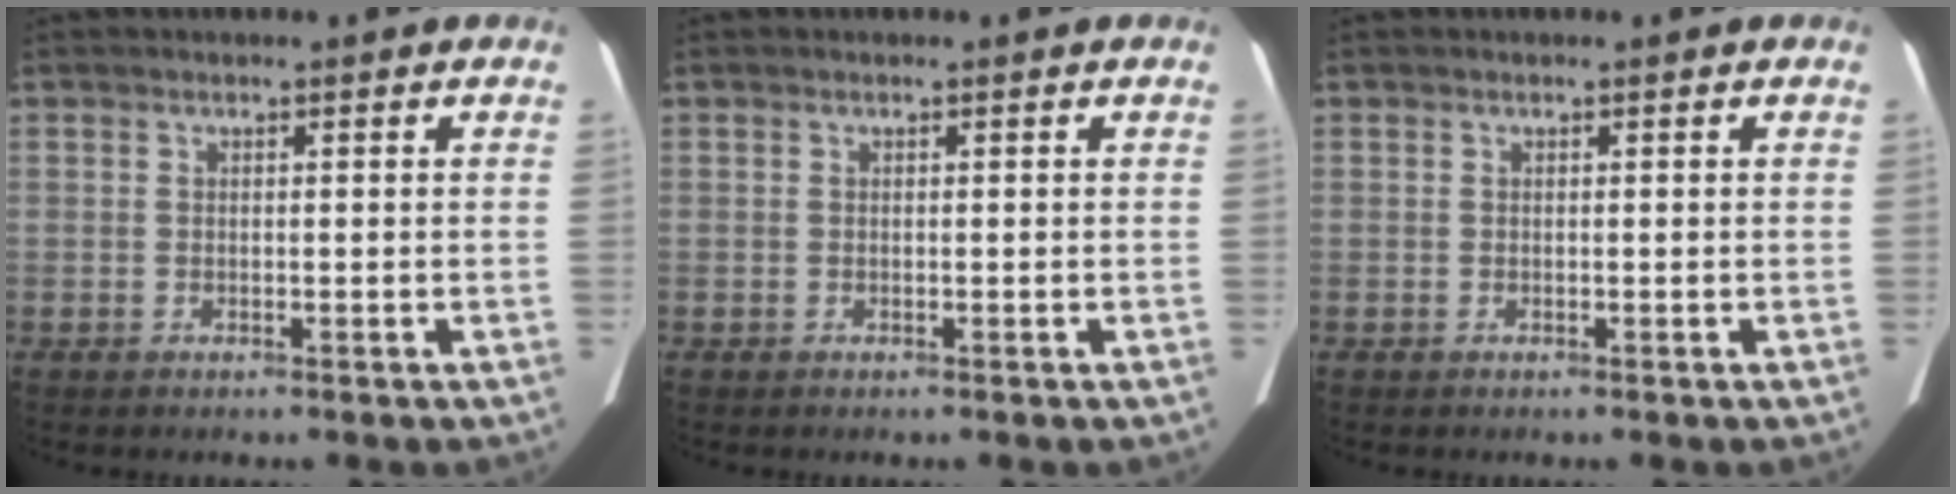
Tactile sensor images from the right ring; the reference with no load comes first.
{"total": 0.0}
{"total": 0.0}